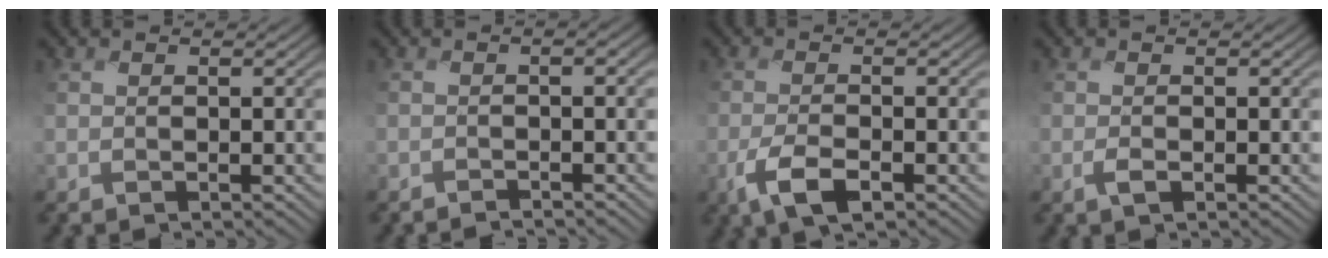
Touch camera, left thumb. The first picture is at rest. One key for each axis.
{"total": 1.4, "fx": -1.2, "fy": -0.4, "fz": 0.5, "tx": -0.010, "ty": 0.001, "tz": -0.031}
{"total": 4.3, "fx": -2.6, "fy": 1.3, "fz": 3.2, "tx": -0.076, "ty": -0.004, "tz": -0.055}
{"total": 1.0, "fx": -0.7, "fy": 0.2, "fz": 0.6, "tx": -0.015, "ty": 0.000, "tz": -0.018}